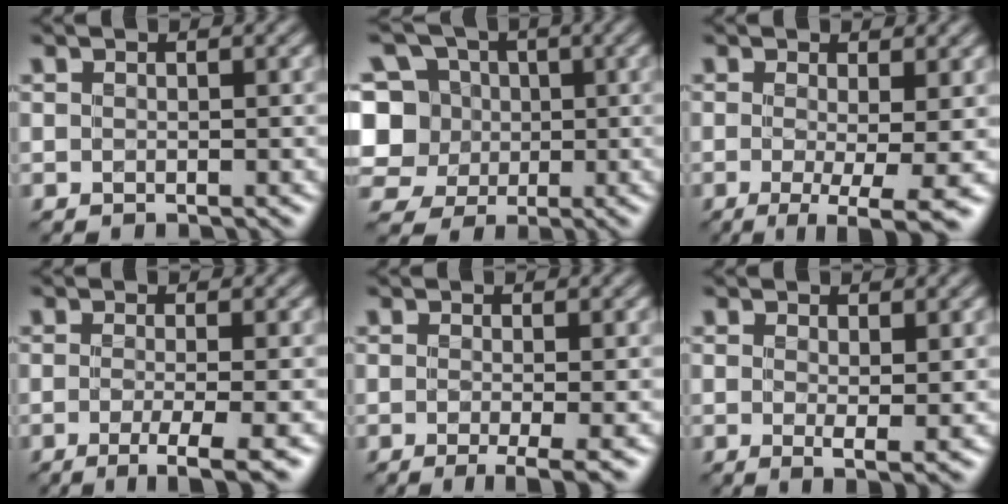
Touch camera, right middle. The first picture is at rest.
{"total": 10.0, "force": [1.8, 9.1, 3.8], "torque": [-0.101, 0.039, 0.008]}
{"total": 6.7, "force": [-1.7, 2.0, 6.1], "torque": [-0.092, -0.010, -0.019]}
{"total": 4.0, "force": [-1.5, 0.8, 3.6], "torque": [-0.058, -0.005, -0.031]}
{"total": 3.3, "force": [-1.3, 0.6, 2.9], "torque": [-0.052, -0.006, -0.022]}
{"total": 2.3, "force": [0.5, 0.5, 2.1], "torque": [-0.038, -0.006, 0.008]}